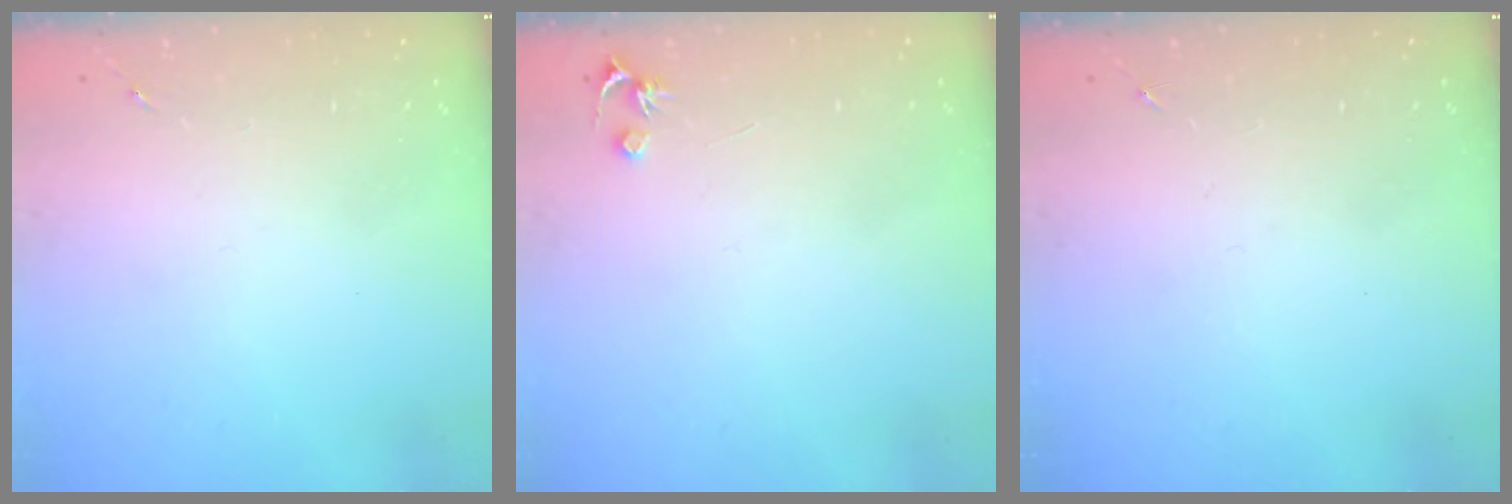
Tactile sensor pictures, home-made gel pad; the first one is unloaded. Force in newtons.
{"total": 3.2, "press": 3.2, "slide": 0.3}
{"total": 0.0}